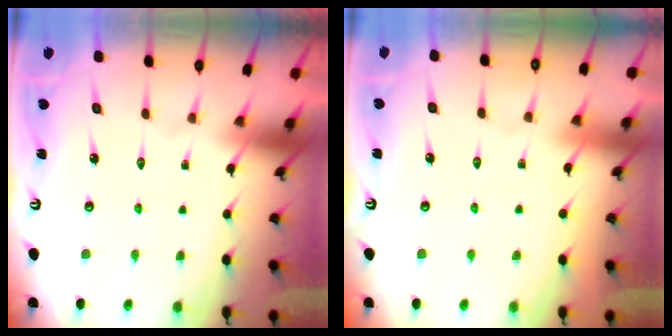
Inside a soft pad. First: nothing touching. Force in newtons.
{"total": 3.4, "press": 3.4, "slide": 0.5}